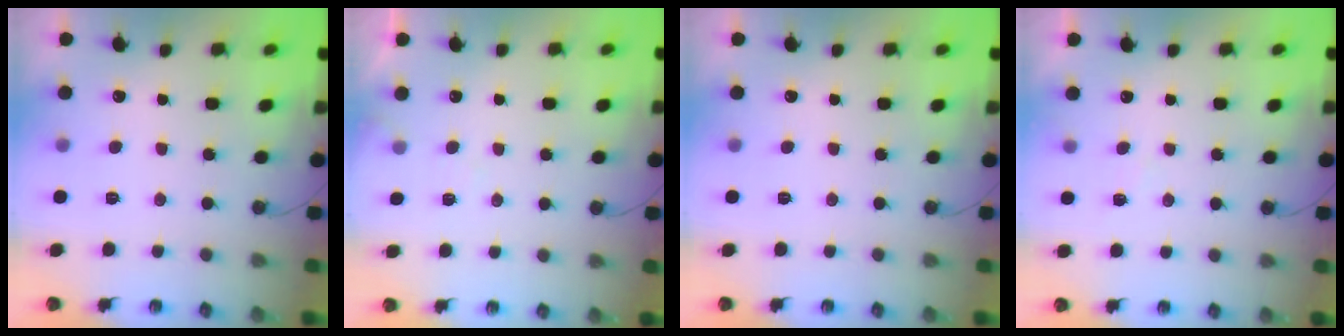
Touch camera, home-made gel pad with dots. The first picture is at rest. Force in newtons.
{"total": 4.3, "press": 4.2, "slide": 0.8}
{"total": 0.0}
{"total": 4.5, "press": 4.5, "slide": 0.5}